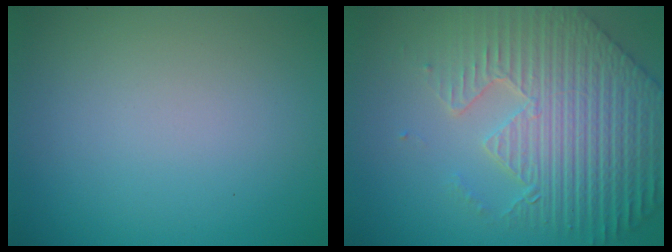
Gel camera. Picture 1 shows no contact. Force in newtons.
{"total": 8.1, "press": 6.4, "slide": 5.0}